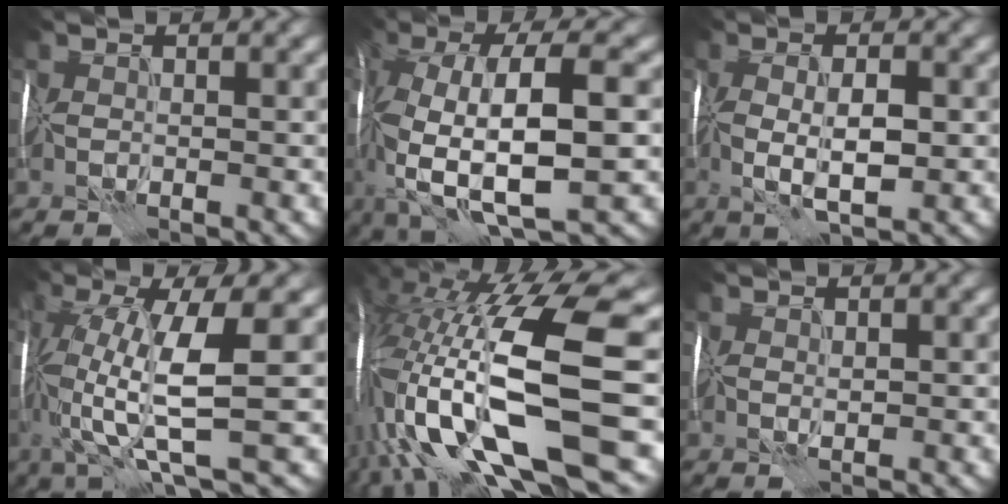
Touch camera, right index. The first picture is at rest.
{"total": 12.4, "force": [-2.0, 4.5, 11.3], "torque": [-0.207, -0.003, -0.034]}
{"total": 4.3, "force": [-0.5, 1.5, 4.0], "torque": [-0.077, -0.007, -0.005]}
{"total": 9.2, "force": [0.2, 2.5, 8.8], "torque": [-0.159, 0.000, 0.000]}
{"total": 18.0, "force": [-2.7, 6.2, 16.7], "torque": [-0.307, -0.019, -0.033]}
{"total": 0.6, "force": [0.2, 0.3, 0.5], "torque": [-0.010, 0.001, 0.004]}